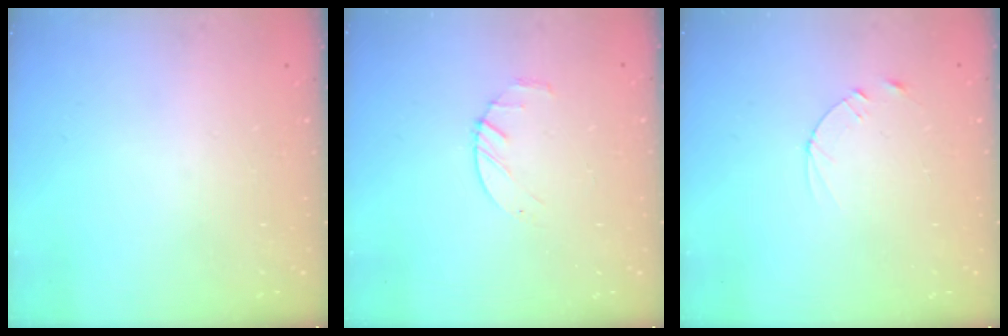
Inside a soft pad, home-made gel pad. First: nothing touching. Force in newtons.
{"total": 2.4, "press": 2.3, "slide": 0.3}
{"total": 2.4, "press": 2.3, "slide": 0.2}